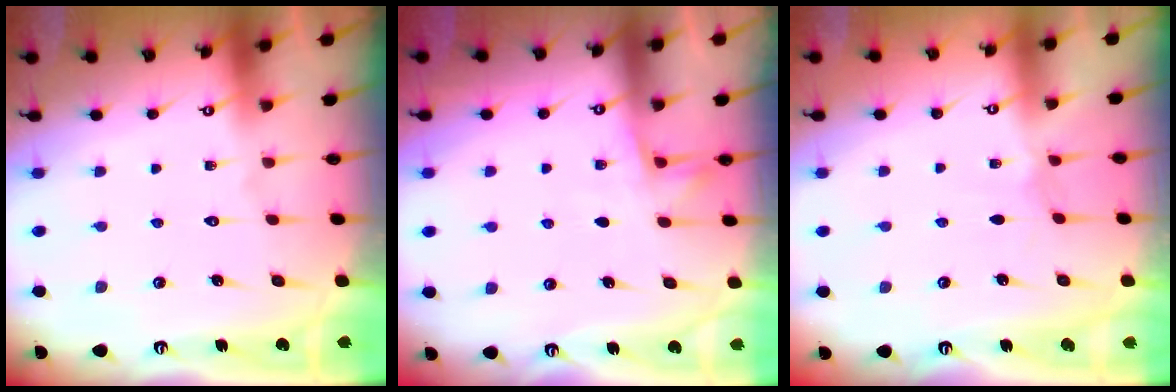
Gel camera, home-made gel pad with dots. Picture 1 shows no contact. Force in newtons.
{"total": 5.8, "press": 5.8, "slide": 0.3}
{"total": 0.7, "press": 0.6, "slide": 0.3}